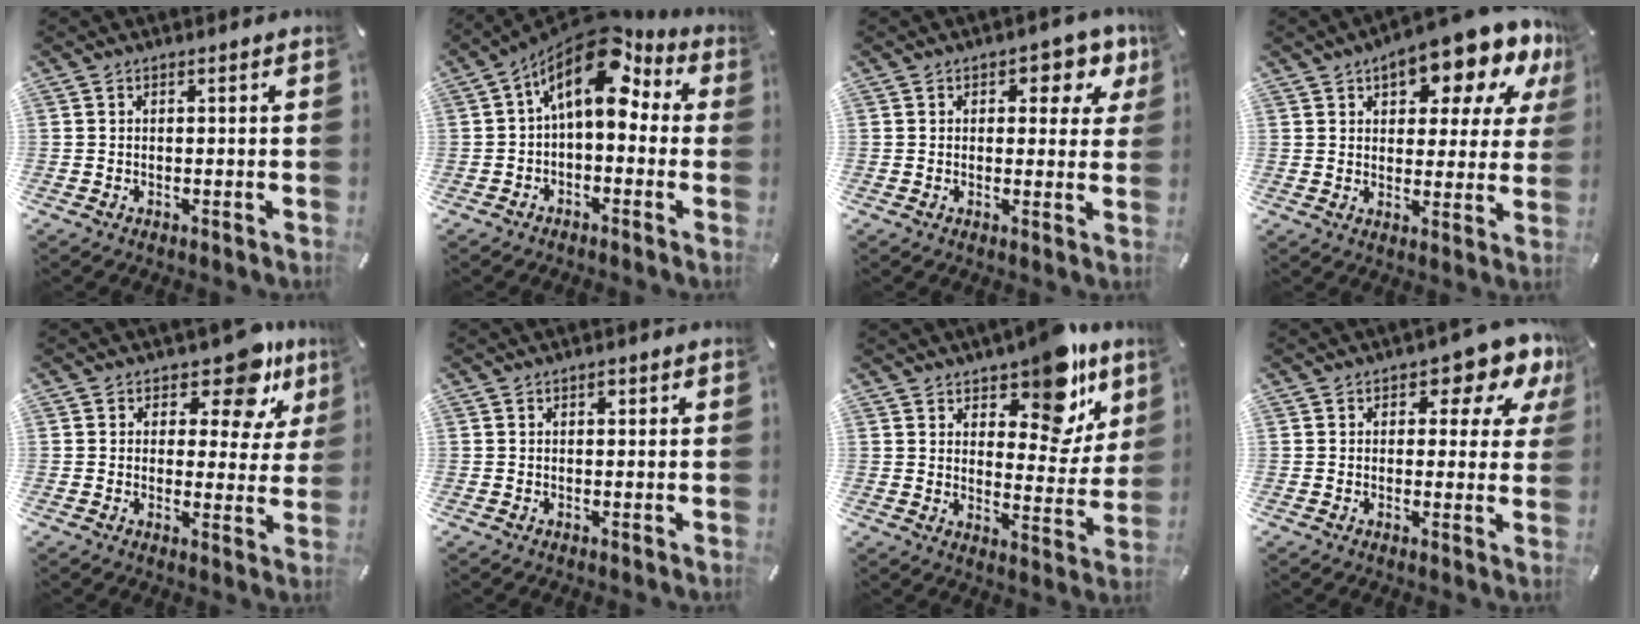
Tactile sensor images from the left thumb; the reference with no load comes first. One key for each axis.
{"total": 15.0, "fx": 6.6, "fy": 7.8, "fz": 11.0, "tx": -0.178, "ty": -0.042, "tz": 0.112}
{"total": 6.0, "fx": 2.7, "fy": 3.9, "fz": 3.8, "tx": -0.037, "ty": -0.007, "tz": 0.038}
{"total": 15.4, "fx": 11.0, "fy": 5.9, "fz": 9.0, "tx": -0.127, "ty": -0.072, "tz": 0.182}
{"total": 11.5, "fx": 7.0, "fy": 5.5, "fz": 7.3, "tx": -0.090, "ty": -0.046, "tz": 0.117}
{"total": 1.0, "fx": 0.3, "fy": 0.7, "fz": 0.7, "tx": -0.014, "ty": 0.004, "tz": 0.005}
{"total": 14.2, "fx": 9.9, "fy": 6.6, "fz": 7.8, "tx": -0.089, "ty": -0.077, "tz": 0.167}
{"total": 7.5, "fx": 3.6, "fy": 4.2, "fz": 5.0, "tx": -0.052, "ty": -0.020, "tz": 0.054}